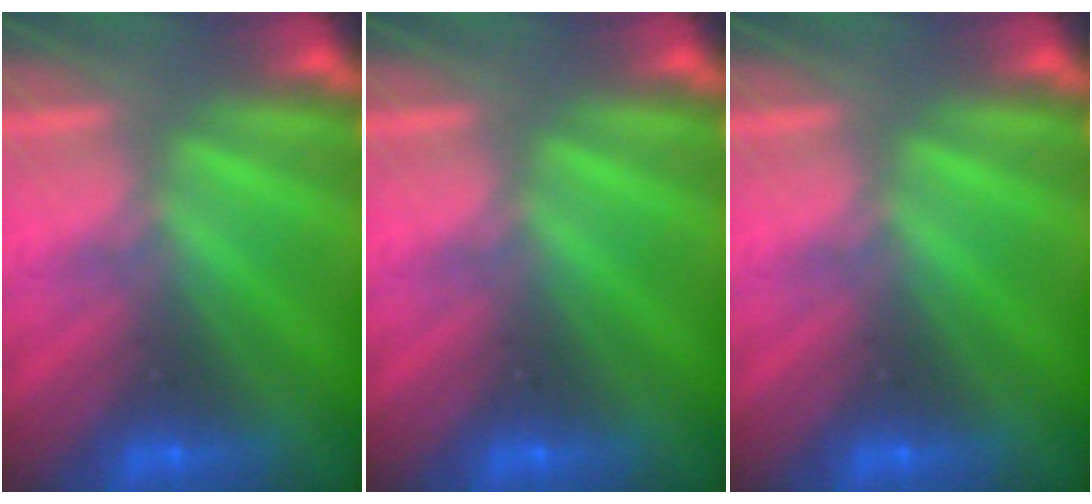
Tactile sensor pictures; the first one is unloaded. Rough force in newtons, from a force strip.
{"total": 0.0}
{"total": 0.0}